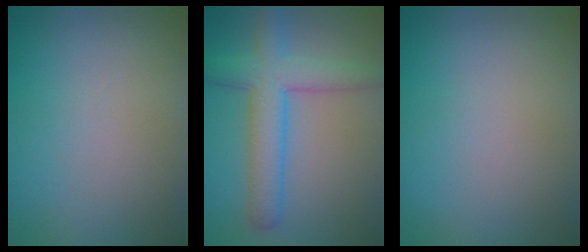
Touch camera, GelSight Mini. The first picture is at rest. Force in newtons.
{"total": 5.3, "press": 5.3, "slide": 0.2}
{"total": 0.0}